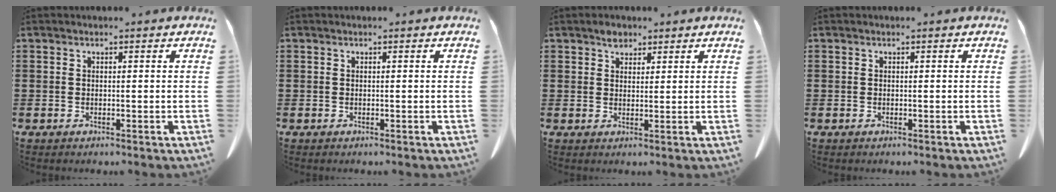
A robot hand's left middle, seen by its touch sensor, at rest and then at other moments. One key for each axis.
{"total": 0.0}
{"total": 2.2, "fx": 1.8, "fy": 1.1, "fz": 0.7, "tx": -0.009, "ty": -0.002, "tz": 0.034}
{"total": 0.0}